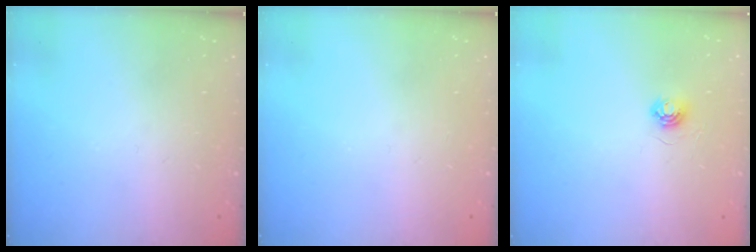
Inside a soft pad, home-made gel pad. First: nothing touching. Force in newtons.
{"total": 0.0}
{"total": 4.7, "press": 4.7, "slide": 0.3}